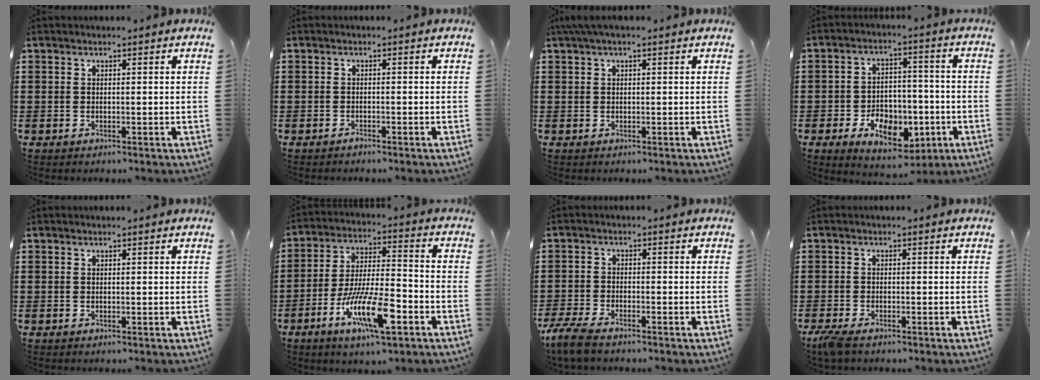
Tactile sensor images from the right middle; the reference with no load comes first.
{"total": 0.7, "force": [-0.6, 0.1, 0.3], "torque": [-0.008, -0.002, -0.012]}
{"total": 1.6, "force": [0.8, 0.3, 1.3], "torque": [-0.027, 0.004, 0.014]}
{"total": 7.5, "force": [-3.3, 4.8, 4.6], "torque": [-0.053, 0.012, -0.059]}
{"total": 0.0}
{"total": 11.9, "force": [-5.4, 3.4, 10.0], "torque": [-0.202, -0.001, -0.101]}
{"total": 4.1, "force": [-3.6, 0.6, 2.0], "torque": [-0.061, -0.010, -0.077]}
{"total": 1.9, "force": [-1.5, 0.4, 1.2], "torque": [-0.035, -0.005, -0.032]}